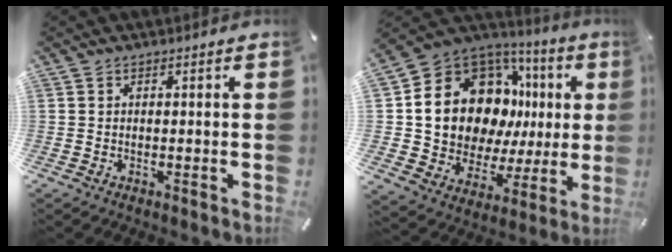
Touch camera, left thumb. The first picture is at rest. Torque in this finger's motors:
{"motor_torque": [2.44, 2.44, 1.58, -1.19, 0.24]}